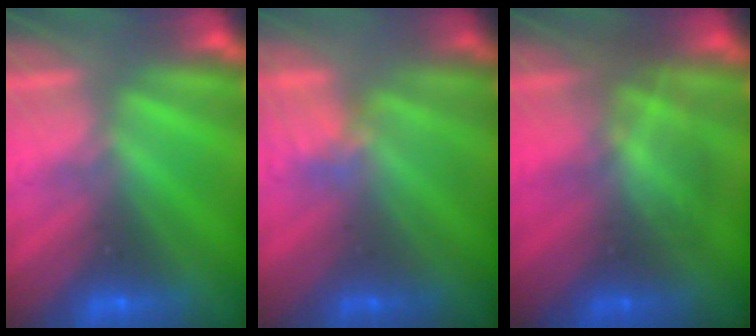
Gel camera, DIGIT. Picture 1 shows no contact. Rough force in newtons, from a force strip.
{"total": 2.3}
{"total": 2.8}